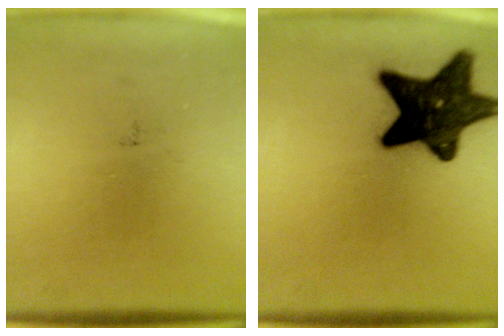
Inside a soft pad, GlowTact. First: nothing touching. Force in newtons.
{"total": 15.5}